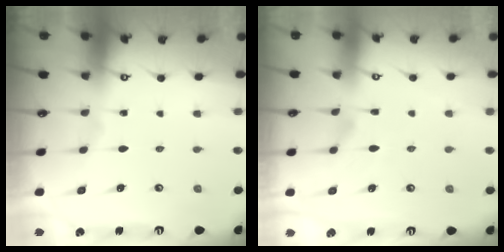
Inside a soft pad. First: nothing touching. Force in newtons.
{"total": 1.9, "press": 1.5, "slide": 1.2}